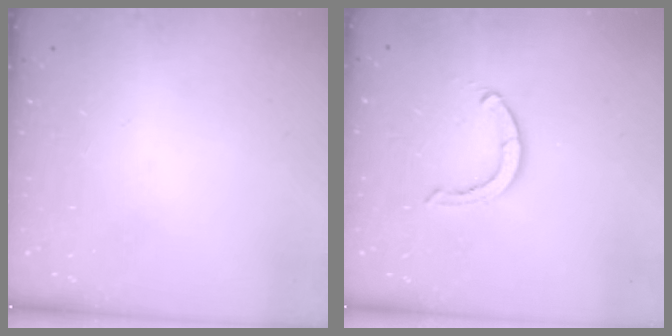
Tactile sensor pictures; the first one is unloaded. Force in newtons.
{"total": 3.1, "press": 3.0, "slide": 0.3}